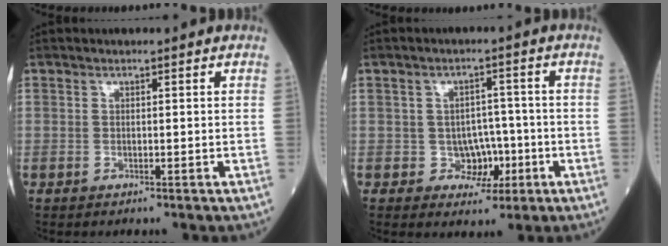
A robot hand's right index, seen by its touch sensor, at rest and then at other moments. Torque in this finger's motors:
{"motor_torque": [0.00, -0.07, 0.00, -0.01]}